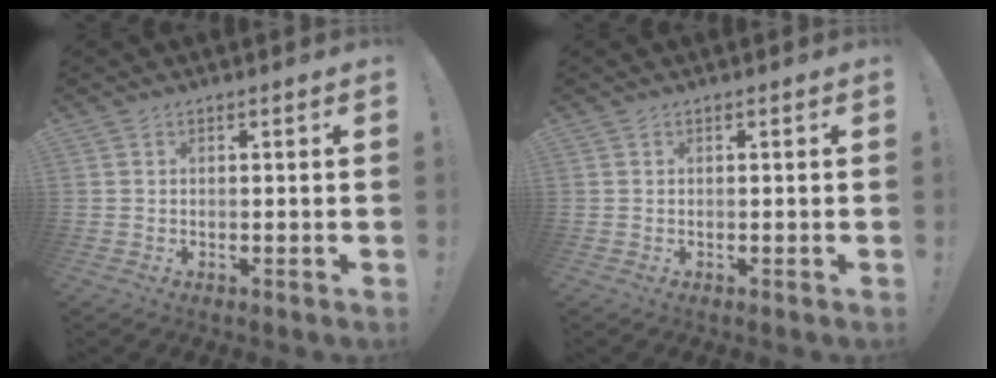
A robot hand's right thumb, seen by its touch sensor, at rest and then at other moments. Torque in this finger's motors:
{"motor_torque": [0.24, 0.23, 0.12, -0.15, -0.11]}